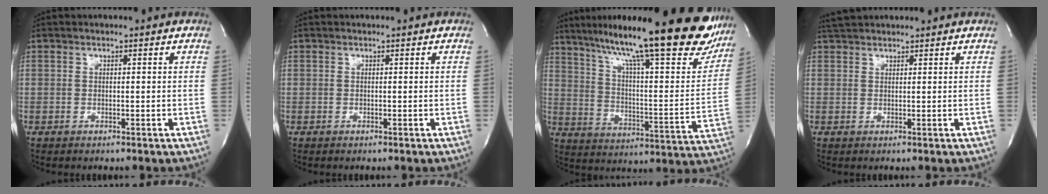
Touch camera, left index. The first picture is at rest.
{"total": 0.0}
{"total": 29.0, "force": [22.8, 4.4, 17.3], "torque": [-0.266, -0.026, 0.313]}
{"total": 3.6, "force": [3.4, 0.5, 0.9], "torque": [-0.017, 0.031, 0.062]}